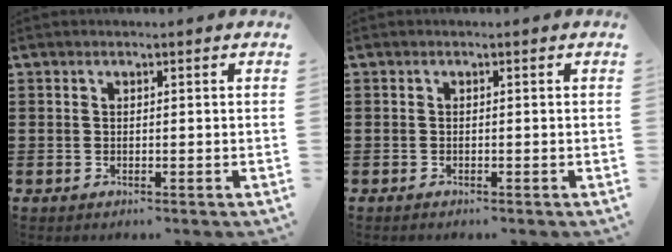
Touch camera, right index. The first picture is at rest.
{"total": 0.0}